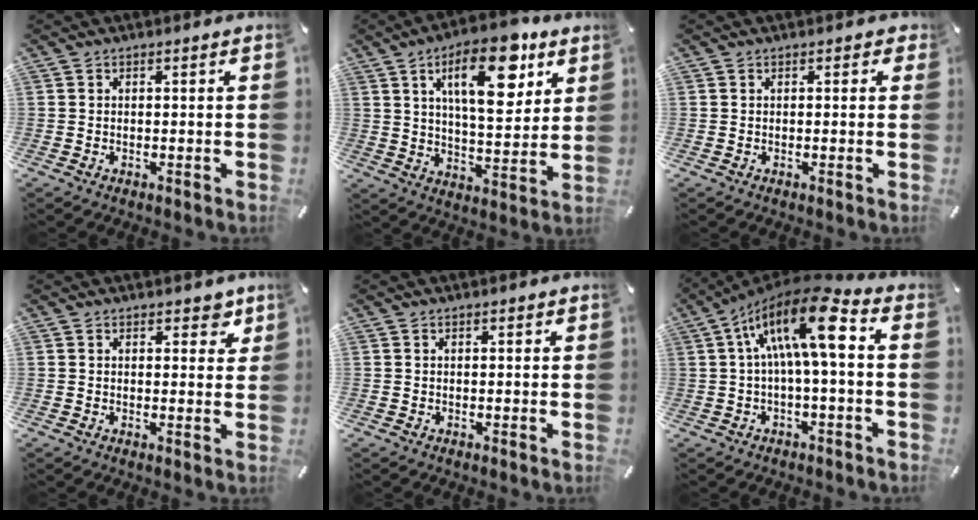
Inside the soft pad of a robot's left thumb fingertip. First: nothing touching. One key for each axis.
{"total": 17.7, "fx": 8.6, "fy": 7.9, "fz": 13.3, "tx": -0.200, "ty": -0.024, "tz": 0.137}
{"total": 0.7, "fx": 0.1, "fy": 0.6, "fz": 0.3, "tx": 0.003, "ty": 0.002, "tz": 0.000}
{"total": 4.2, "fx": 2.8, "fy": 2.6, "fz": 1.8, "tx": 0.005, "ty": -0.016, "tz": 0.040}
{"total": 0.7, "fx": 0.4, "fy": 0.5, "fz": 0.3, "tx": -0.006, "ty": 0.002, "tz": 0.008}
{"total": 16.3, "fx": 3.3, "fy": 5.4, "fz": 15.1, "tx": -0.277, "ty": -0.009, "tz": 0.048}